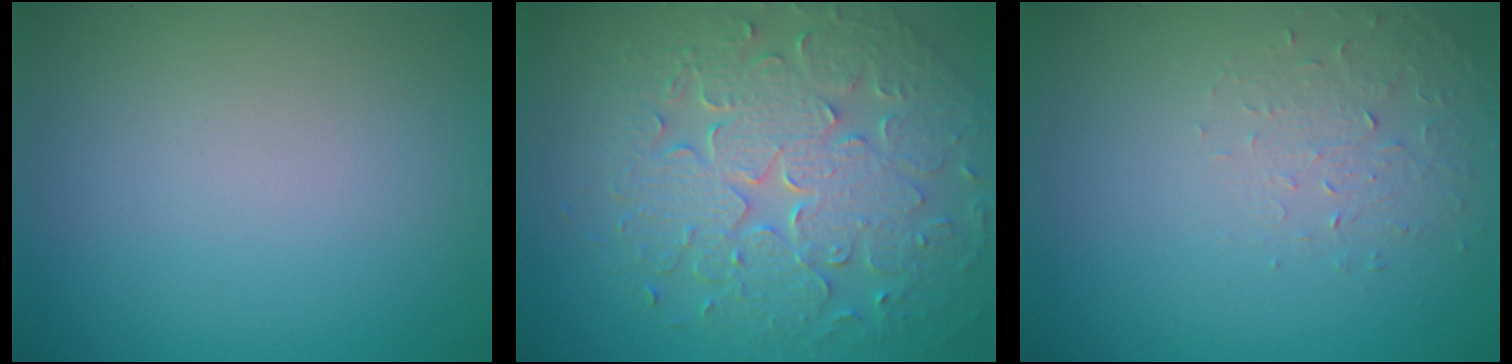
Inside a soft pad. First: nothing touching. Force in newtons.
{"total": 8.7, "press": 6.3, "slide": 6.0}
{"total": 1.4, "press": 0.7, "slide": 1.2}